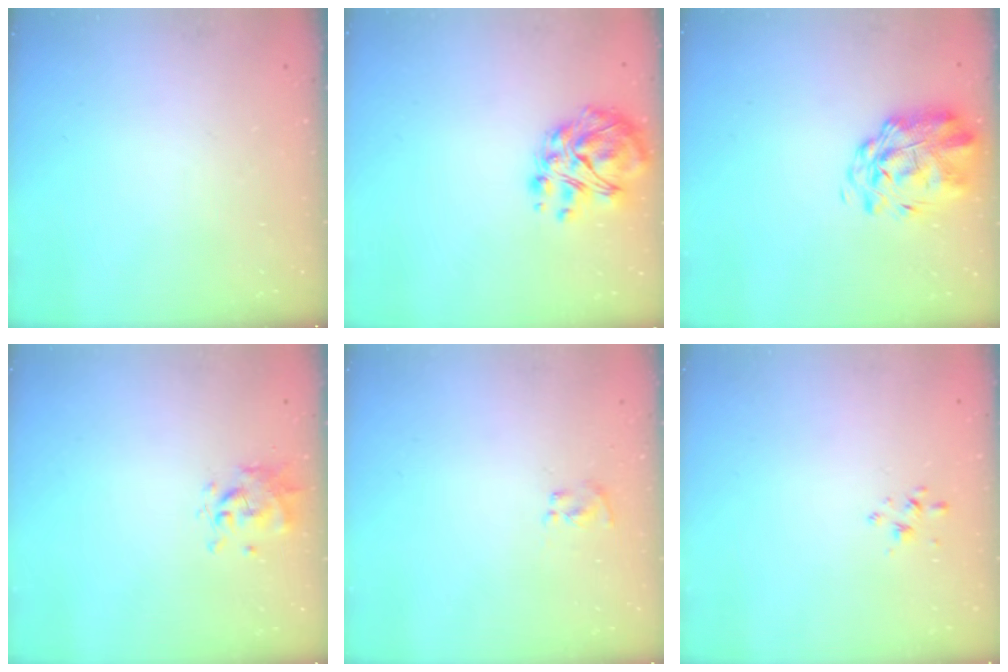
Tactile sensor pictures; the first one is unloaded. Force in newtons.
{"total": 10.4, "press": 10.3, "slide": 1.9}
{"total": 3.2, "press": 2.8, "slide": 1.6}
{"total": 0.9, "press": 0.9, "slide": 0.2}
{"total": 3.0, "press": 2.9, "slide": 0.9}
{"total": 2.1, "press": 2.0, "slide": 0.7}